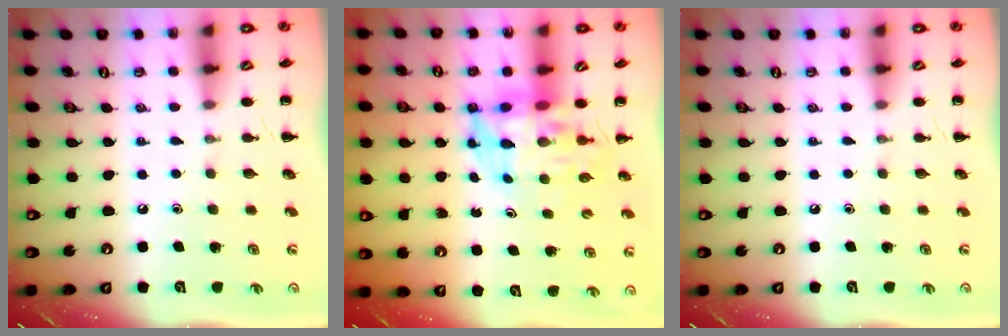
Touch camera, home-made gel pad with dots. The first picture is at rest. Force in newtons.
{"total": 7.4, "press": 7.0, "slide": 2.4}
{"total": 0.0}